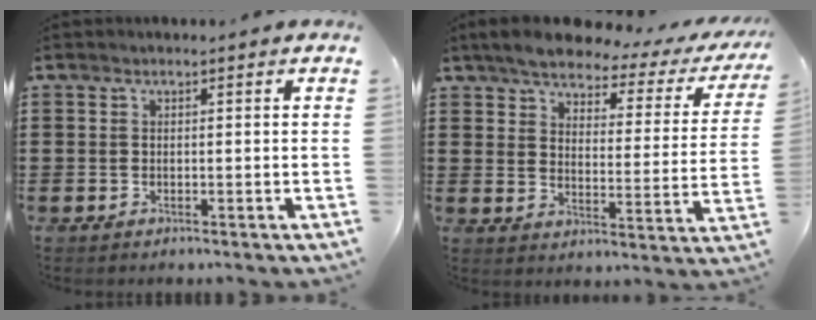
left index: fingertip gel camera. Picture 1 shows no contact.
{"total": 4.9, "force": [4.4, 1.0, 2.1], "torque": [-0.066, -0.021, 0.071]}